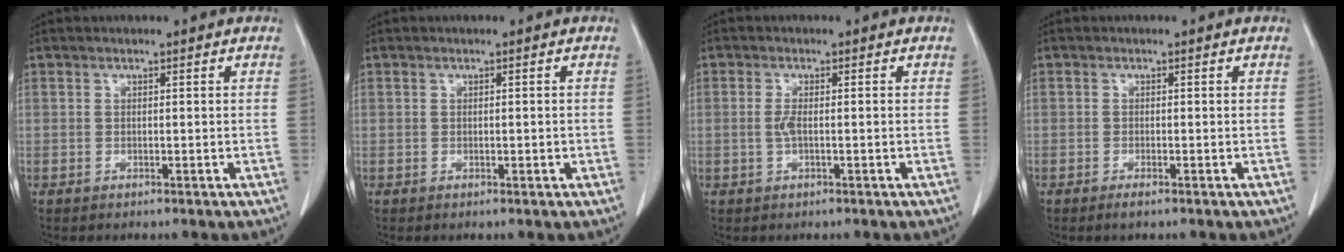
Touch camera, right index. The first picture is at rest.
{"total": 0.7, "force": [-0.1, 0.4, 0.6], "torque": [-0.010, 0.002, 0.000]}
{"total": 1.8, "force": [-0.2, 0.3, 1.8], "torque": [-0.040, 0.000, -0.006]}
{"total": 1.1, "force": [-0.8, 0.1, 0.8], "torque": [-0.015, -0.003, -0.013]}